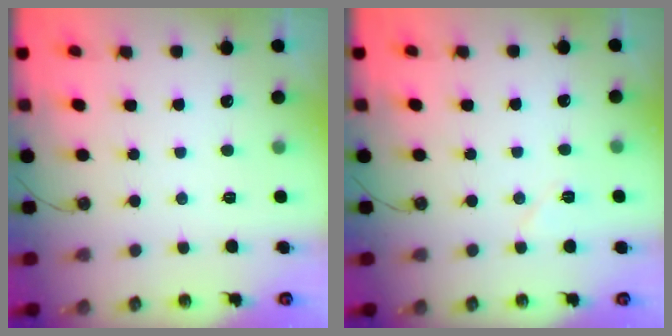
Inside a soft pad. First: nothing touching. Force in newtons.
{"total": 5.4, "press": 5.0, "slide": 2.0}